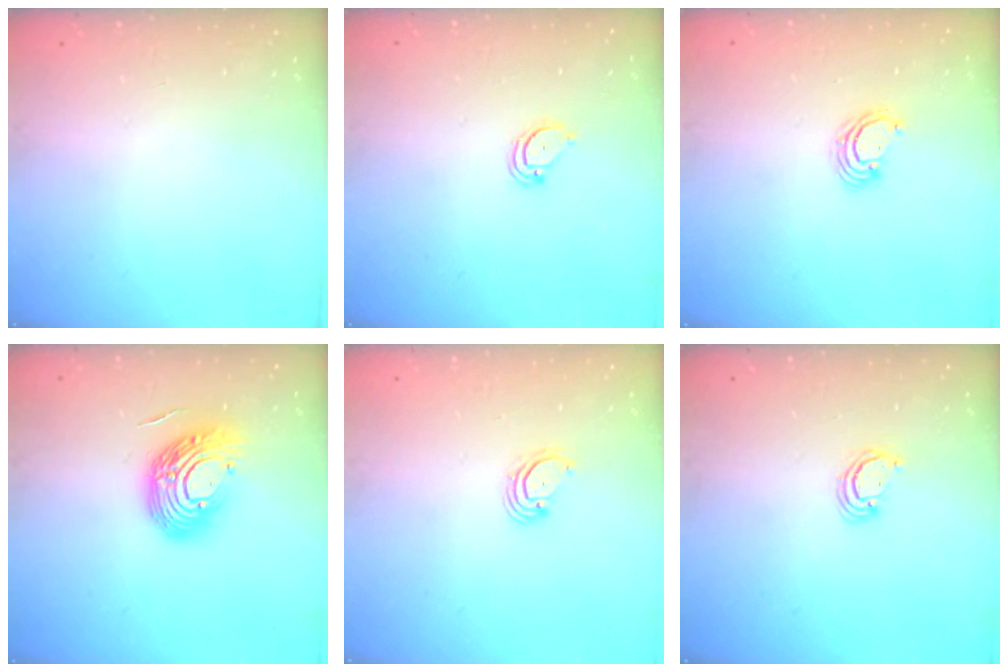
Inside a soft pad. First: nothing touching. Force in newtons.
{"total": 2.6, "press": 2.6, "slide": 0.2}
{"total": 3.2, "press": 3.2, "slide": 0.1}
{"total": 15.3, "press": 15.3, "slide": 0.9}
{"total": 3.0, "press": 3.0, "slide": 0.3}
{"total": 2.6, "press": 2.5, "slide": 0.2}